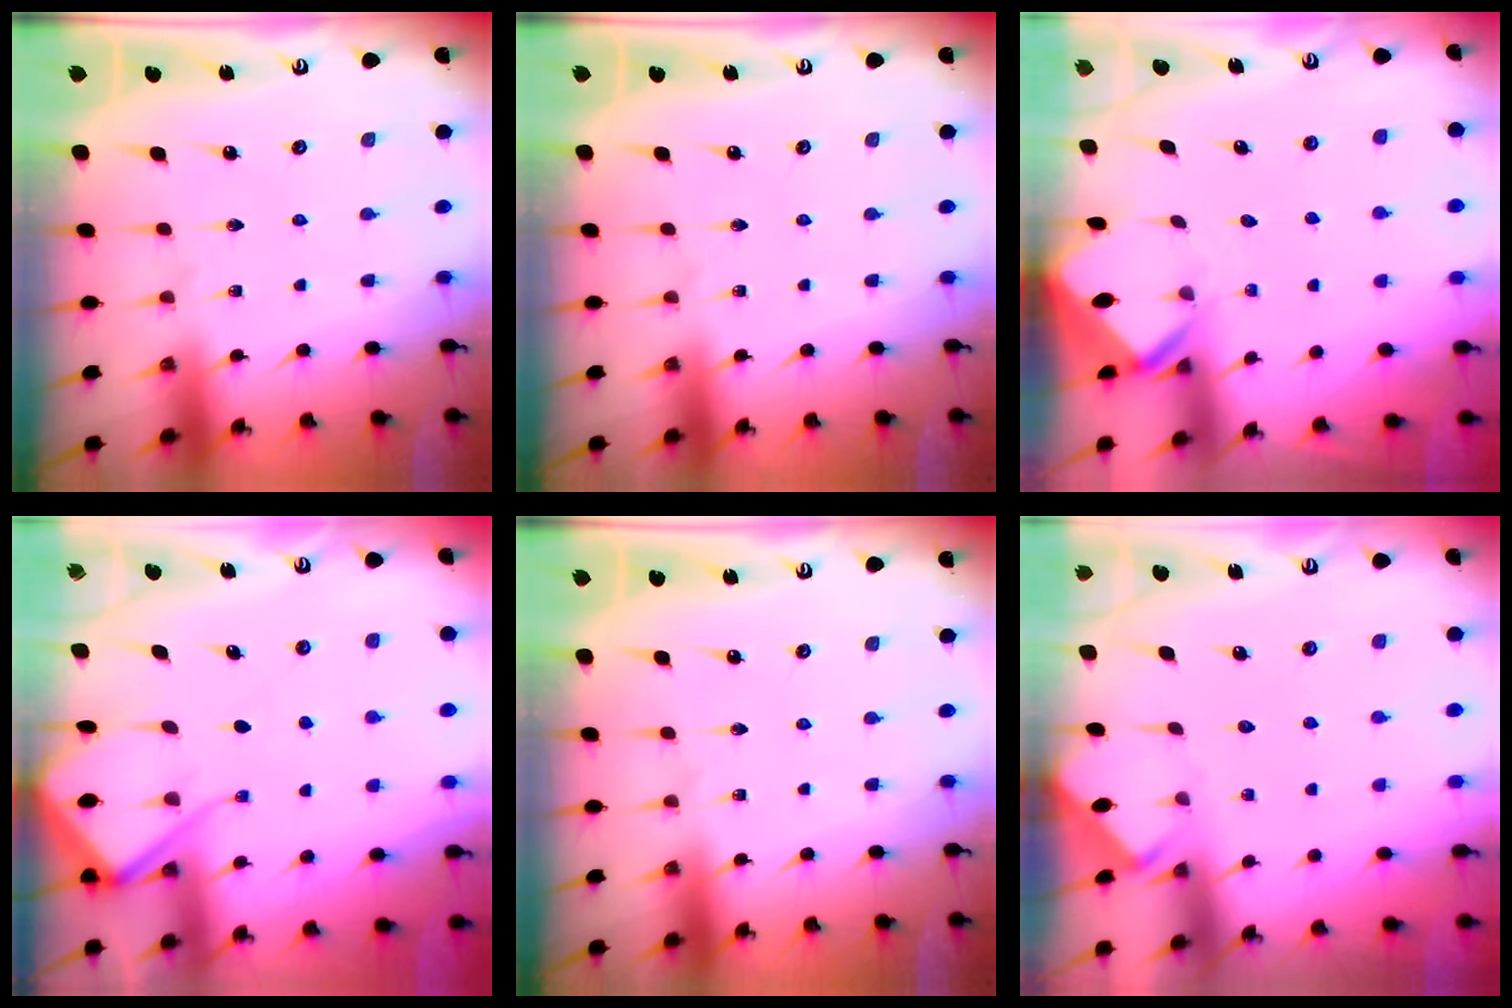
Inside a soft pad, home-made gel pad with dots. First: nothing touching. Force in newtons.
{"total": 0.0}
{"total": 2.8, "press": 2.8, "slide": 0.2}
{"total": 6.4, "press": 6.3, "slide": 0.8}
{"total": 0.0}
{"total": 3.4, "press": 3.4, "slide": 0.4}